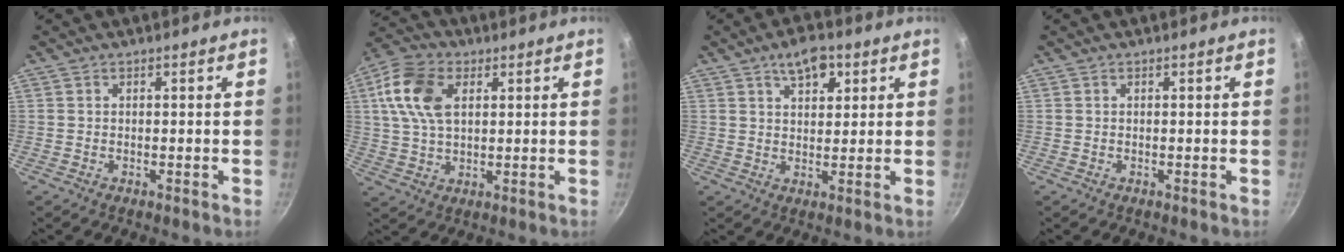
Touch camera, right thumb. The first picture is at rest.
{"total": 11.8, "force": [3.3, 7.4, 8.6], "torque": [-0.157, 0.008, 0.054]}
{"total": 6.6, "force": [3.3, 3.5, 4.5], "torque": [-0.049, -0.010, 0.049]}
{"total": 0.0}